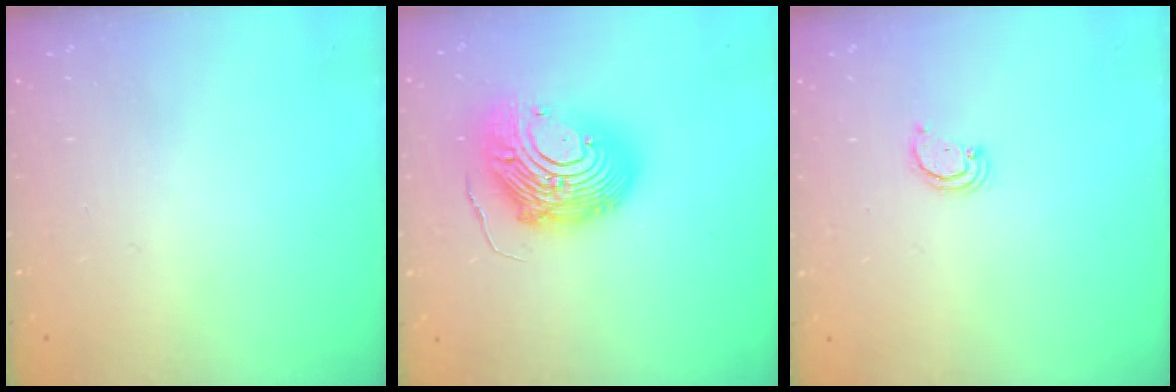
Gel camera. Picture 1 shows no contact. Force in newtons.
{"total": 21.5, "press": 21.4, "slide": 2.2}
{"total": 2.2, "press": 2.2, "slide": 0.1}